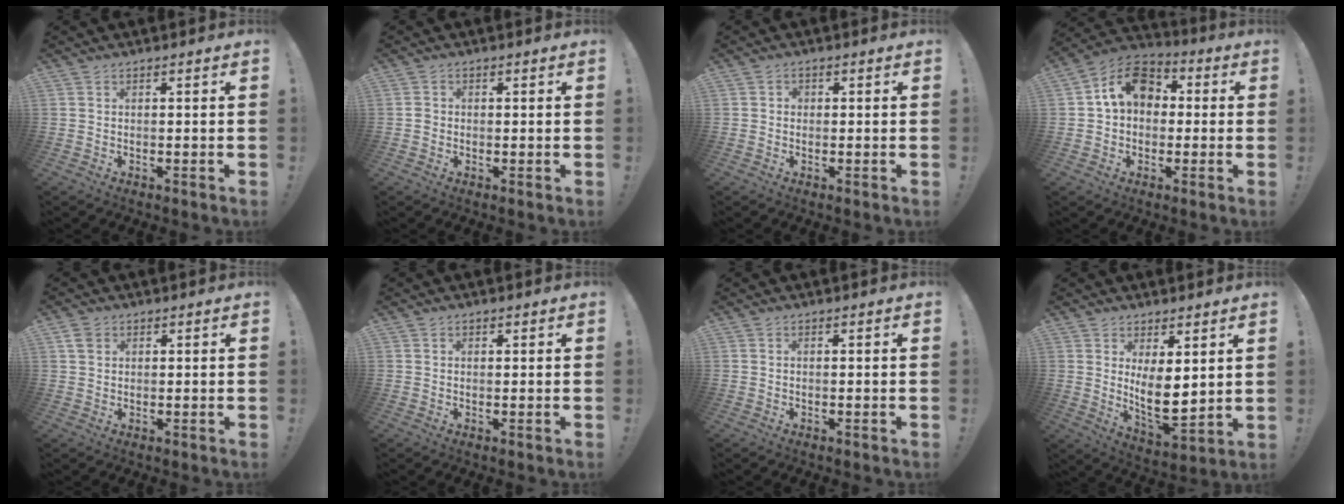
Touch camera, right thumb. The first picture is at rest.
{"total": 1.3, "force": [-0.2, 1.1, 0.5], "torque": [-0.005, 0.003, -0.005]}
{"total": 1.5, "force": [-0.2, 1.4, 0.6], "torque": [-0.013, 0.007, -0.005]}
{"total": 13.5, "force": [3.3, 10.1, 8.2], "torque": [-0.122, 0.013, 0.067]}
{"total": 3.1, "force": [1.6, 2.3, 1.3], "torque": [-0.012, -0.004, 0.029]}
{"total": 0.6, "force": [0.5, 0.4, 0.0], "torque": [0.008, -0.004, 0.008]}
{"total": 0.0}
{"total": 10.3, "force": [2.4, 4.9, 8.7], "torque": [-0.140, -0.038, 0.049]}